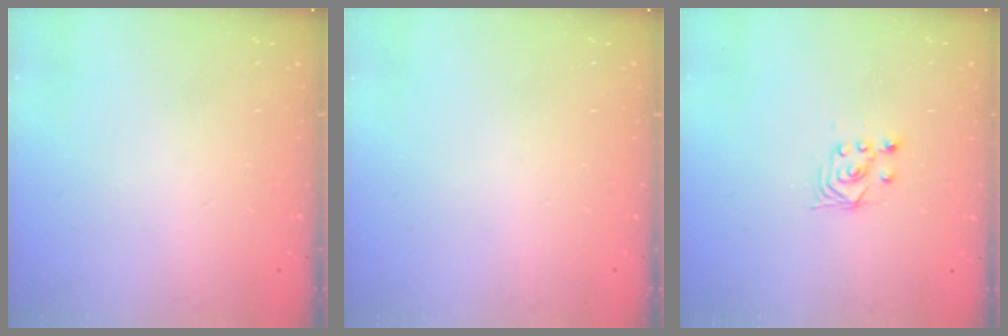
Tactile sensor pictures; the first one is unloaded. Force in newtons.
{"total": 0.0}
{"total": 3.5, "press": 3.0, "slide": 1.7}